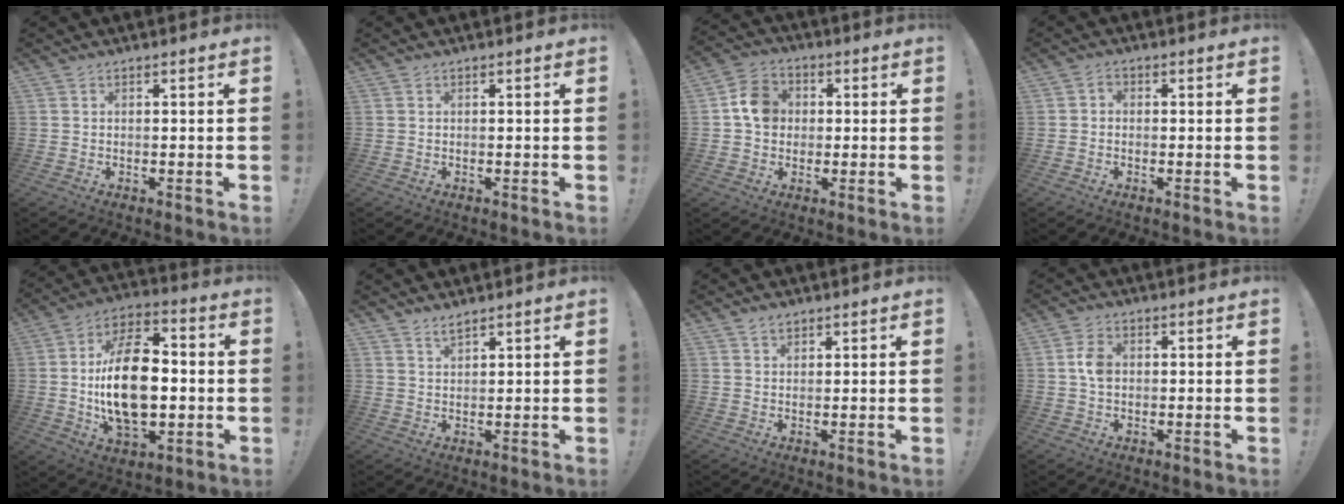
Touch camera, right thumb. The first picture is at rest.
{"total": 0.0}
{"total": 8.8, "force": [1.0, 7.6, 4.4], "torque": [-0.051, 0.014, 0.022]}
{"total": 1.6, "force": [-0.7, 1.2, 0.9], "torque": [-0.015, 0.007, -0.014]}
{"total": 21.9, "force": [-1.2, 12.9, 17.6], "torque": [-0.316, 0.002, -0.021]}
{"total": 2.5, "force": [2.3, 0.6, 0.9], "torque": [-0.006, -0.018, 0.039]}
{"total": 2.2, "force": [1.6, 1.2, 0.7], "torque": [-0.002, -0.009, 0.028]}
{"total": 4.9, "force": [0.4, 3.4, 3.5], "torque": [-0.048, 0.004, 0.007]}